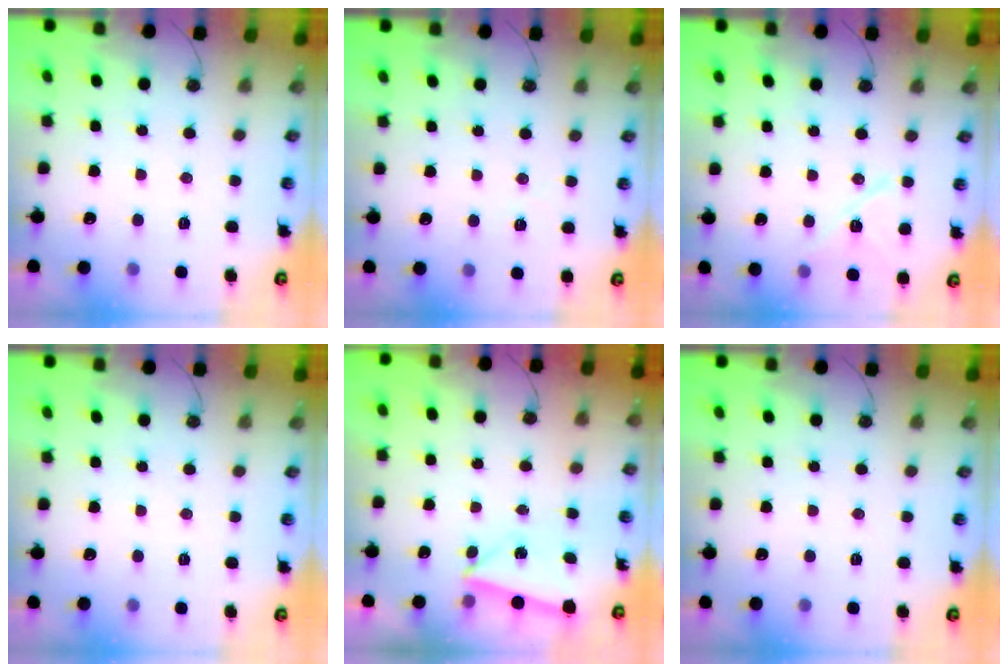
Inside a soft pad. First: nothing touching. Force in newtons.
{"total": 2.7, "press": 2.5, "slide": 1.1}
{"total": 10.5, "press": 10.5, "slide": 0.7}
{"total": 0.0}
{"total": 2.9, "press": 2.7, "slide": 1.2}
{"total": 0.0}